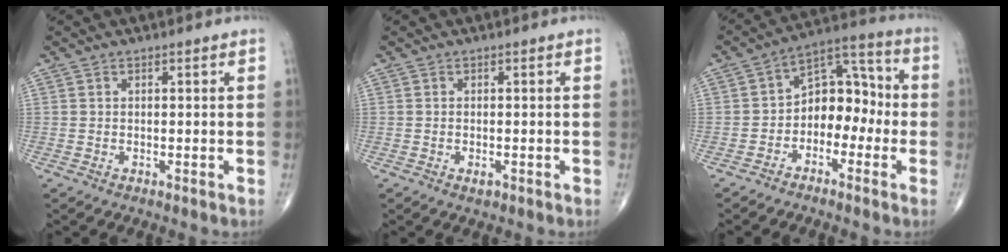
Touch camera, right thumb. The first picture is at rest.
{"total": 1.2, "force": [-0.5, 0.6, 0.9], "torque": [-0.014, 0.000, -0.008]}
{"total": 10.3, "force": [-2.4, 7.1, 7.0], "torque": [-0.065, 0.050, -0.055]}